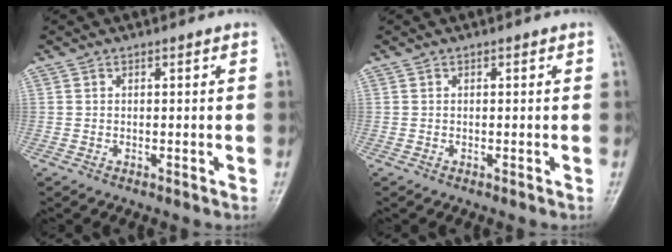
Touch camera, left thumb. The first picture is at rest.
{"total": 0.0}